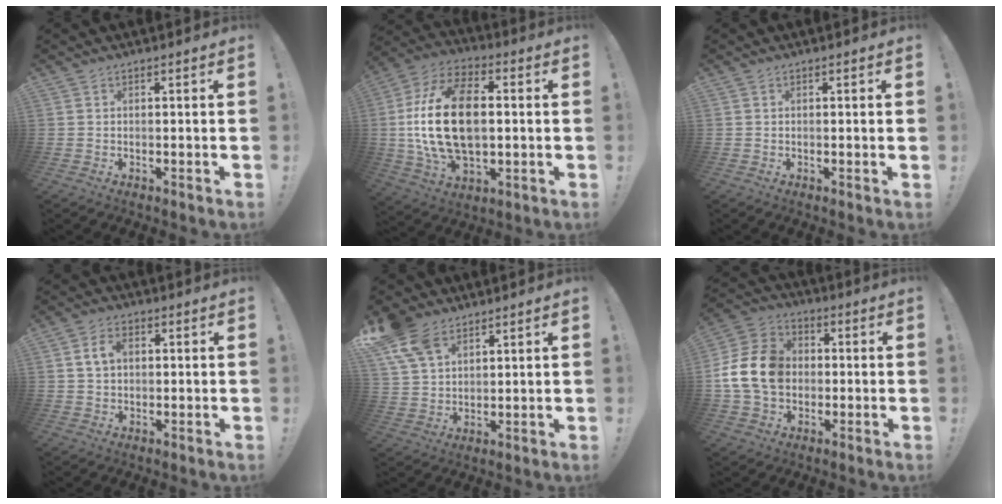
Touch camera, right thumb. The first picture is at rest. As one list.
[{"total": 23.2, "force": [0.6, 14.1, 18.5], "torque": [-0.346, 0.004, 0.012]}, {"total": 0.8, "force": [0.1, -0.4, 0.7], "torque": [-0.009, -0.001, 0.000]}, {"total": 5.7, "force": [1.4, 4.0, 3.8], "torque": [-0.061, 0.007, 0.026]}, {"total": 11.1, "force": [7.2, 6.6, 5.4], "torque": [-0.107, -0.033, 0.141]}, {"total": 16.1, "force": [-0.1, 13.0, 9.4], "torque": [-0.173, 0.021, 0.006]}]